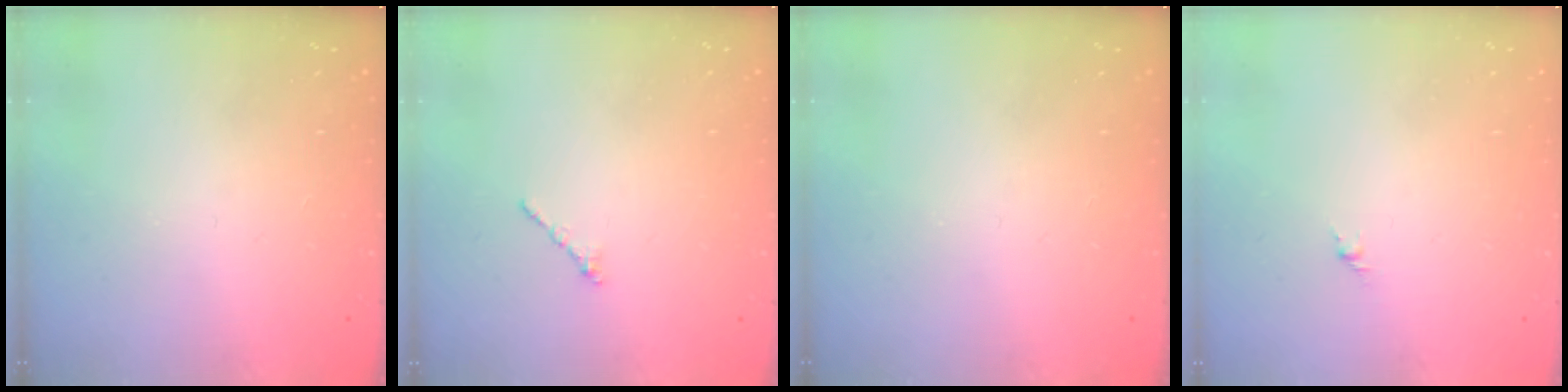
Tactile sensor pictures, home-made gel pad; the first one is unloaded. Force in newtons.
{"total": 1.2, "press": 1.1, "slide": 0.5}
{"total": 0.0}
{"total": 1.6, "press": 1.5, "slide": 0.6}